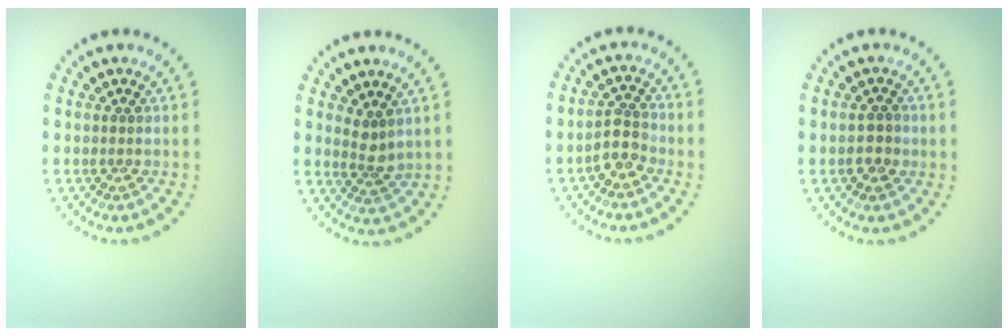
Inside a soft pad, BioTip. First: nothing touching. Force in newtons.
{"total": 1.9, "press": 1.5, "slide": 1.3}
{"total": 2.5, "press": 2.2, "slide": 1.1}
{"total": 1.7, "press": 1.7, "slide": 0.1}